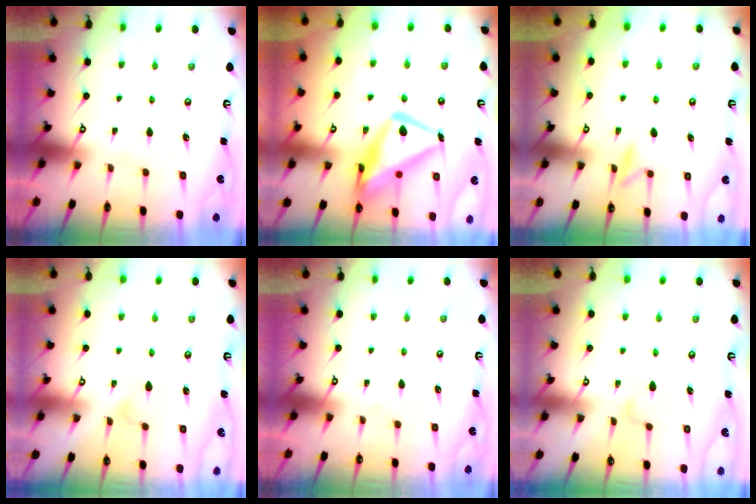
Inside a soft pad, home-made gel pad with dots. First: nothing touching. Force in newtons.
{"total": 16.6, "press": 16.5, "slide": 1.6}
{"total": 9.0, "press": 8.9, "slide": 1.0}
{"total": 3.5, "press": 3.5, "slide": 0.2}
{"total": 0.0}
{"total": 9.8, "press": 9.8, "slide": 0.6}